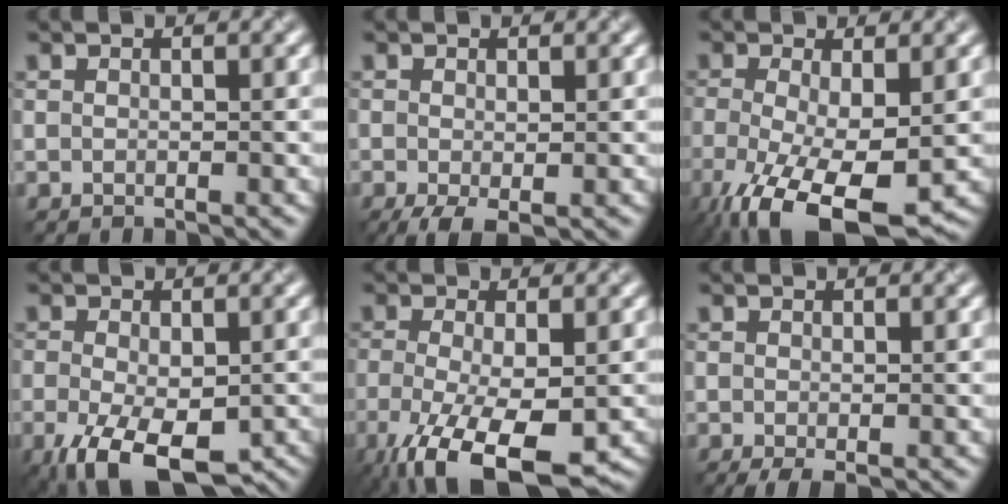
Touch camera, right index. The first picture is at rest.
{"total": 2.5, "force": [-1.1, 0.9, 2.1], "torque": [-0.045, -0.010, -0.020]}
{"total": 10.0, "force": [-4.2, 3.9, 8.2], "torque": [-0.163, -0.031, -0.066]}
{"total": 9.3, "force": [-4.2, 4.5, 6.9], "torque": [-0.133, -0.028, -0.055]}
{"total": 9.0, "force": [-4.3, 3.2, 7.2], "torque": [-0.147, -0.027, -0.069]}
{"total": 1.8, "force": [-0.9, 0.5, 1.5], "torque": [-0.030, -0.008, -0.016]}